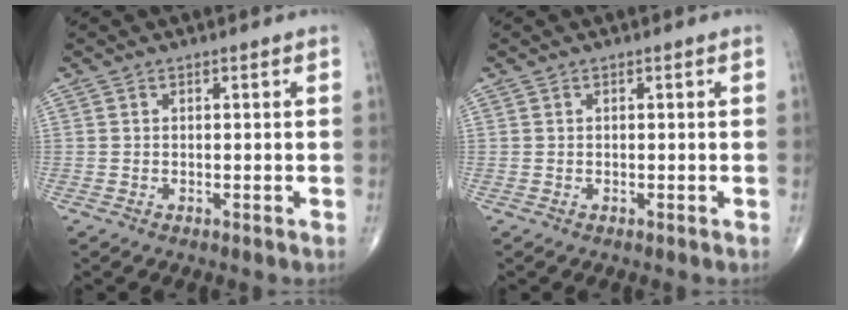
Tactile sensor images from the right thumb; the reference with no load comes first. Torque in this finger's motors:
{"motor_torque": [0.01, 0.04, -0.17, 0.13, 0.01]}